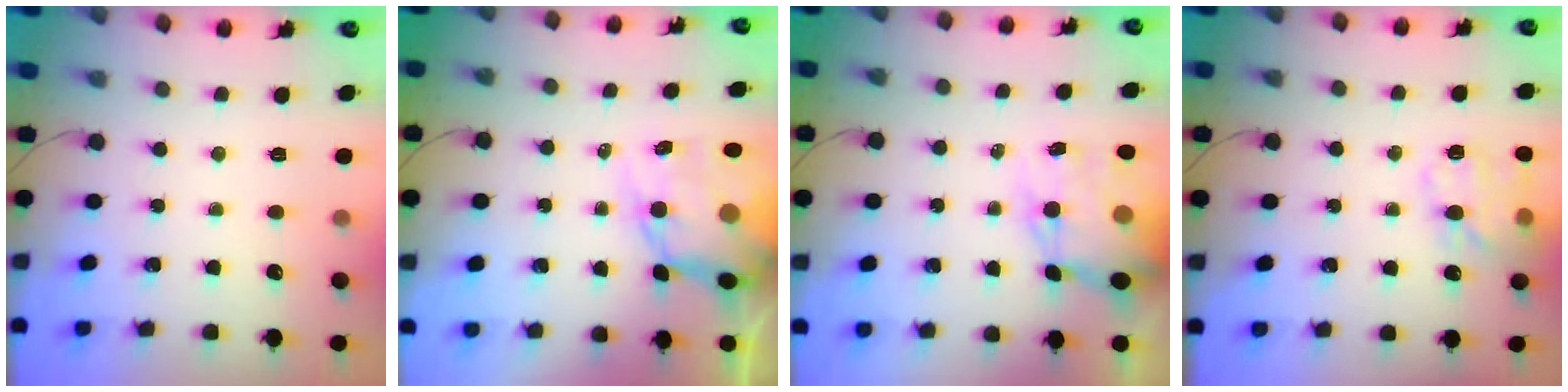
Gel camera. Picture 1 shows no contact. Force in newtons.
{"total": 12.2, "press": 11.7, "slide": 3.5}
{"total": 13.0, "press": 12.5, "slide": 3.6}
{"total": 14.7, "press": 14.5, "slide": 1.9}